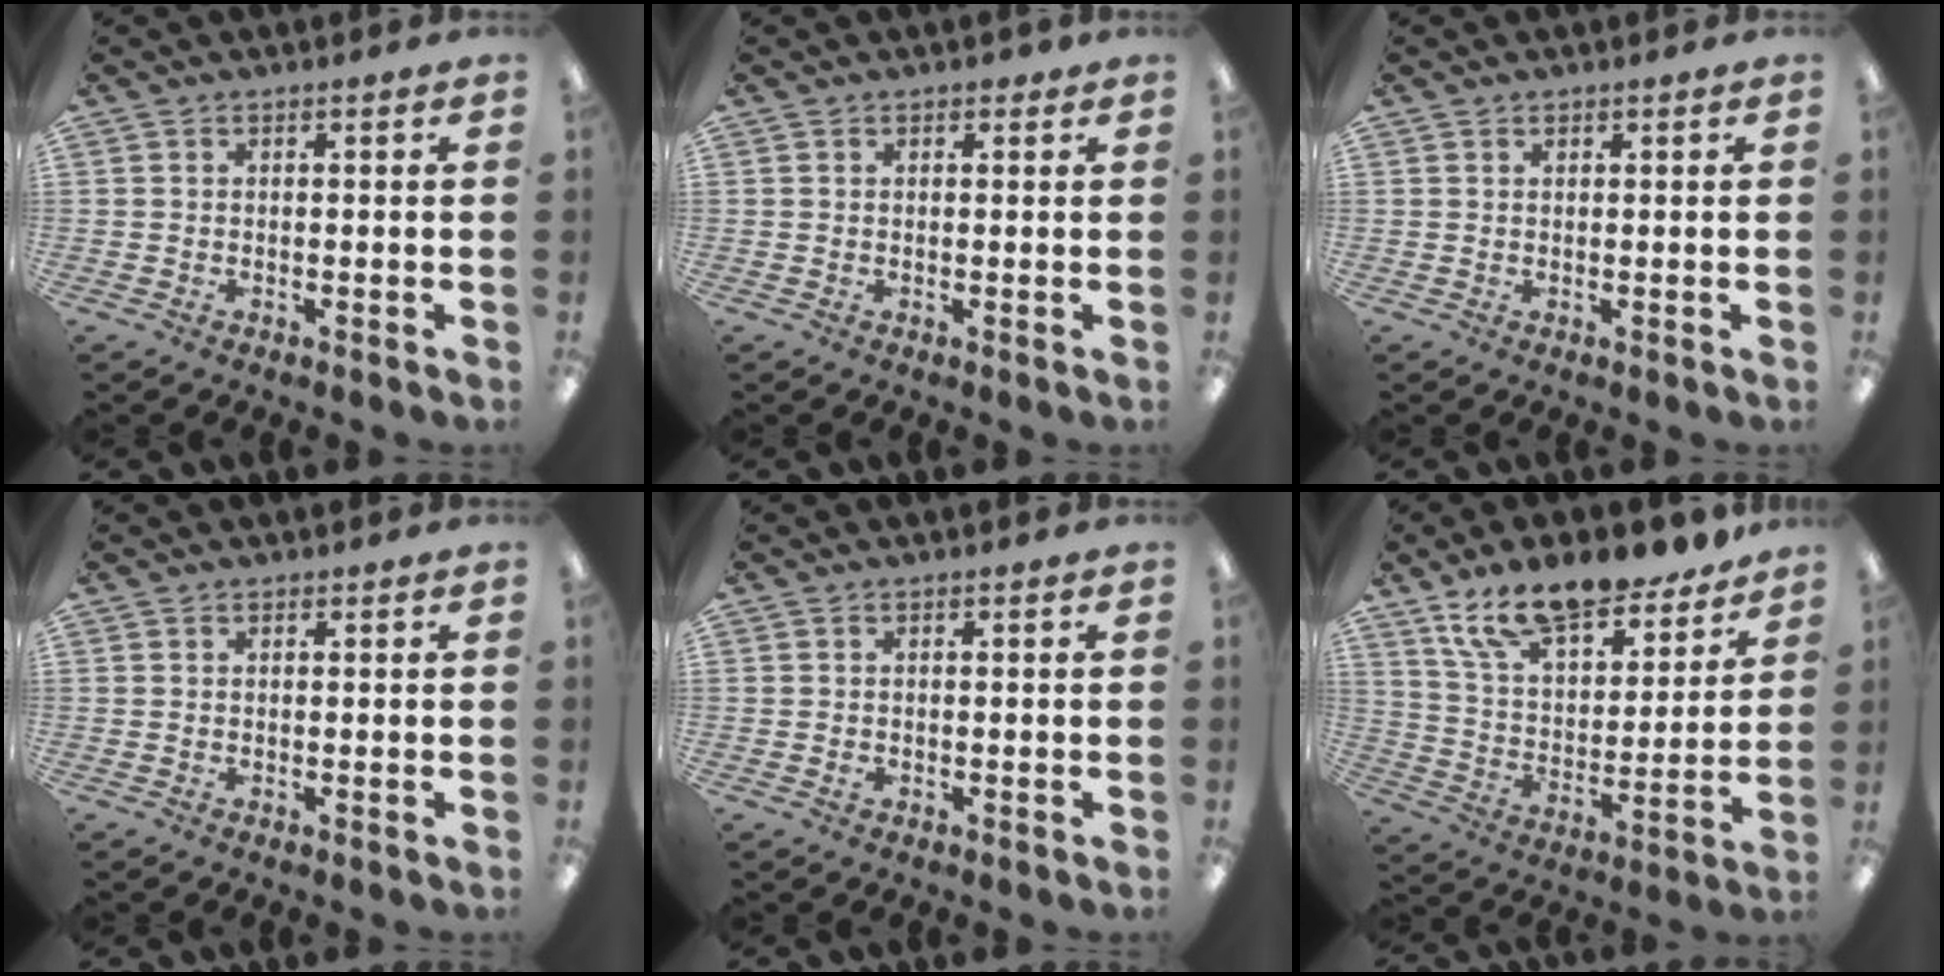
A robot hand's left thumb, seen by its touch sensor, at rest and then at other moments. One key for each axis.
{"total": 1.2, "fx": 0.8, "fy": 0.8, "fz": 0.3, "tx": -0.008, "ty": 0.003, "tz": 0.014}
{"total": 0.8, "fx": 0.7, "fy": 0.4, "fz": 0.0, "tx": 0.000, "ty": 0.001, "tz": 0.014}
{"total": 0.6, "fx": 0.5, "fy": 0.3, "fz": 0.1, "tx": -0.002, "ty": 0.002, "tz": 0.009}
{"total": 0.6, "fx": 0.0, "fy": 0.4, "fz": 0.3, "tx": -0.005, "ty": 0.002, "tz": -0.002}
{"total": 17.7, "fx": 14.3, "fy": 6.5, "fz": 8.2, "tx": -0.145, "ty": -0.088, "tz": 0.252}